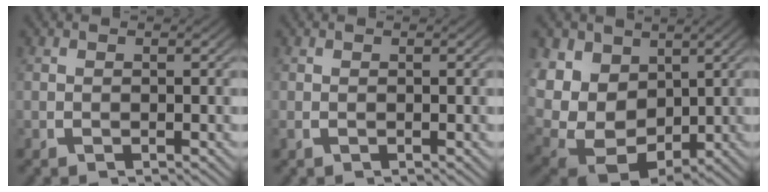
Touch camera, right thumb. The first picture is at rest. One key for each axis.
{"total": 0.0}
{"total": 15.4, "fx": -1.1, "fy": 12.4, "fz": 9.1, "tx": -0.251, "ty": -0.082, "tz": 0.010}